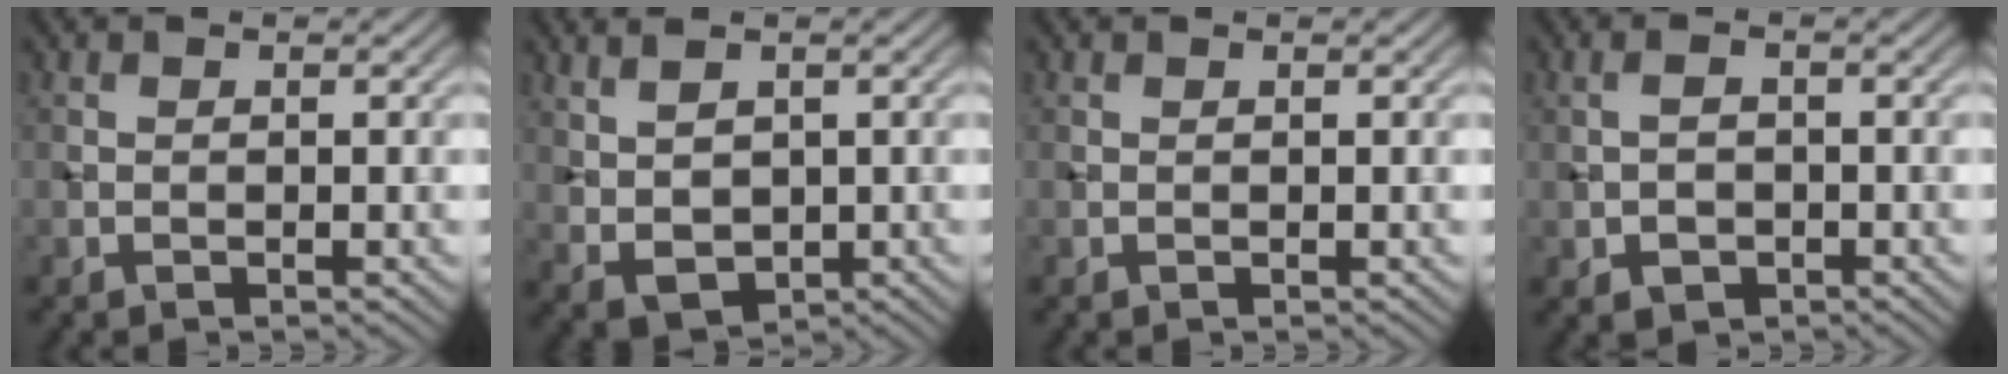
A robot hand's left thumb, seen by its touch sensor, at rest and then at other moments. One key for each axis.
{"total": 4.0, "fx": 0.9, "fy": 2.4, "fz": 3.0, "tx": -0.069, "ty": -0.005, "tz": 0.024}
{"total": 0.0}
{"total": 2.6, "fx": -1.0, "fy": 1.7, "fz": 1.7, "tx": -0.034, "ty": -0.002, "tz": -0.017}